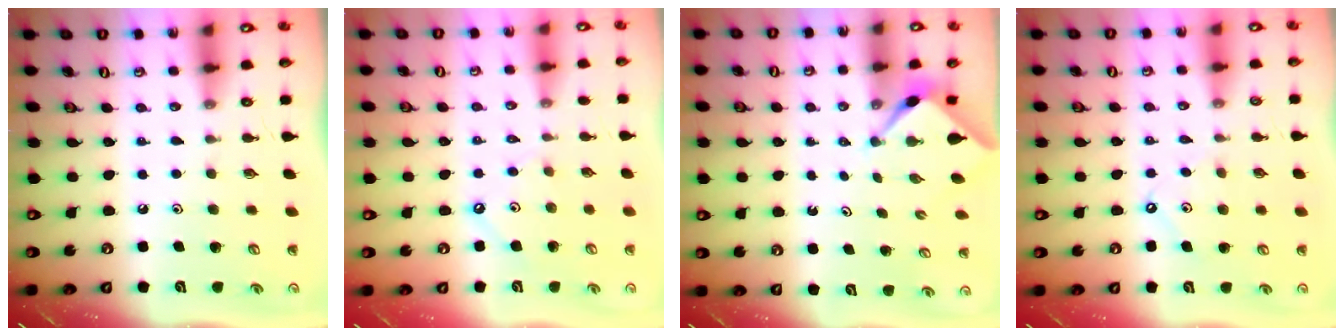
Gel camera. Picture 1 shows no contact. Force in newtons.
{"total": 2.1, "press": 2.1, "slide": 0.4}
{"total": 2.2, "press": 2.2, "slide": 0.2}
{"total": 6.1, "press": 6.1, "slide": 0.6}